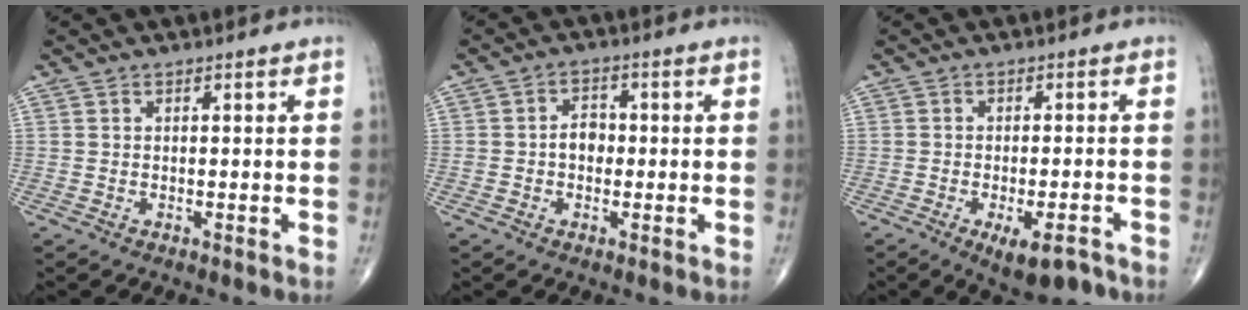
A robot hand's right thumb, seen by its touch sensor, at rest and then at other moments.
{"total": 3.7, "force": [-0.4, 2.8, 2.4], "torque": [-0.025, 0.013, -0.012]}
{"total": 7.7, "force": [-4.3, 2.8, 5.7], "torque": [-0.079, 0.010, -0.057]}